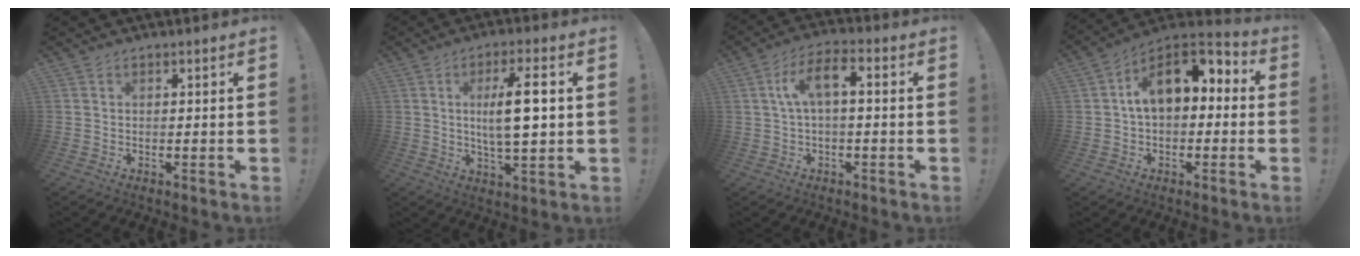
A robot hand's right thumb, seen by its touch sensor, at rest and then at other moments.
{"total": 11.3, "force": [1.5, 2.7, 10.8], "torque": [-0.185, -0.006, 0.017]}
{"total": 8.2, "force": [0.7, 3.2, 7.5], "torque": [-0.152, 0.007, 0.011]}
{"total": 12.7, "force": [3.5, 7.5, 9.6], "torque": [-0.143, 0.000, 0.064]}